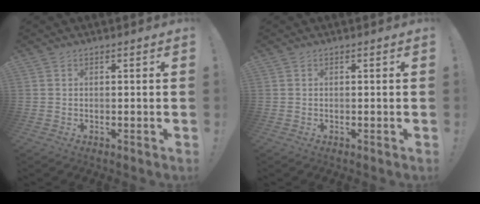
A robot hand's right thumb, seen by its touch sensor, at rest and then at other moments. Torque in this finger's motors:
{"motor_torque": [0.00, 0.00, 0.00, 0.00, 0.00]}